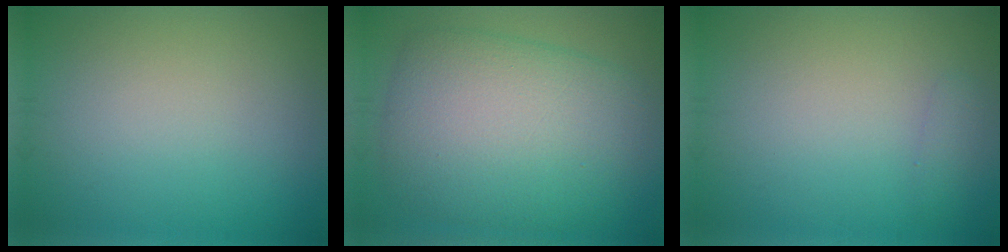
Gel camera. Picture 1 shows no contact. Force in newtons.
{"total": 9.6, "press": 9.6, "slide": 0.6}
{"total": 0.8, "press": 0.8, "slide": 0.0}